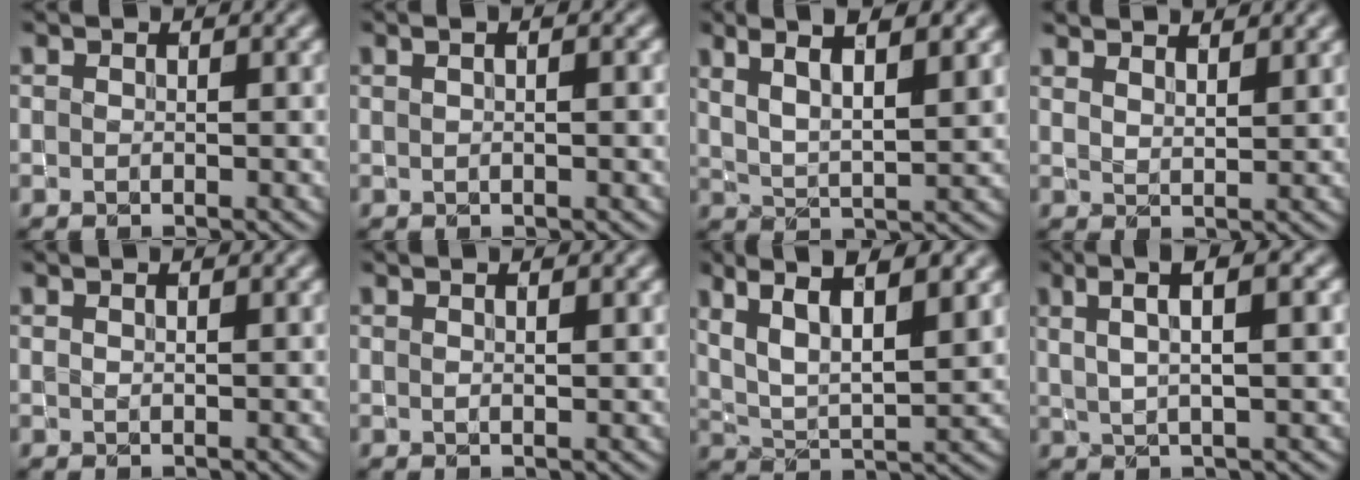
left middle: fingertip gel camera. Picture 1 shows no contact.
{"total": 3.2, "force": [1.2, 1.4, 2.6], "torque": [-0.019, 0.015, -0.003]}
{"total": 5.8, "force": [3.6, 1.4, 4.3], "torque": [-0.075, 0.008, 0.062]}
{"total": 4.1, "force": [3.5, 1.2, 1.9], "torque": [-0.005, 0.019, 0.031]}
{"total": 0.8, "force": [0.6, 0.2, 0.4], "torque": [-0.006, -0.001, 0.006]}
{"total": 2.0, "force": [1.1, 0.7, 1.5], "torque": [-0.009, -0.003, 0.002]}
{"total": 7.2, "force": [4.2, 2.0, 5.5], "torque": [-0.103, 0.005, 0.079]}
{"total": 5.3, "force": [2.5, 1.1, 4.6], "torque": [-0.071, 0.009, 0.038]}